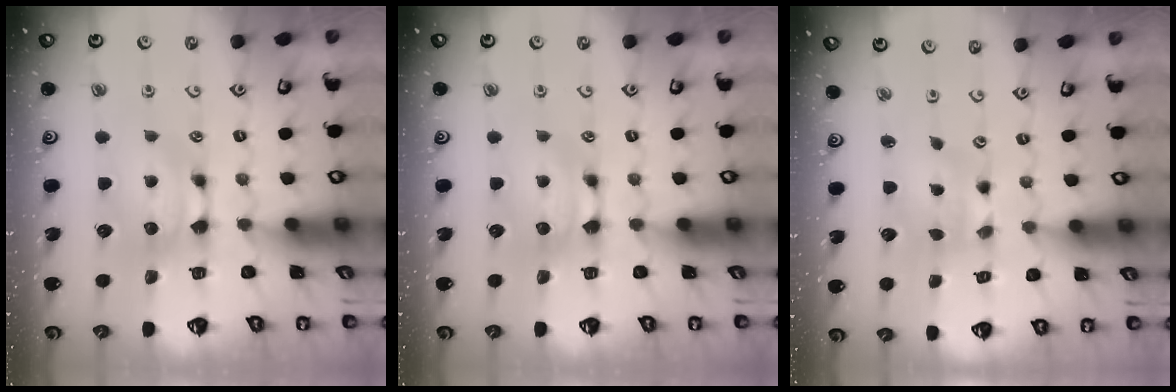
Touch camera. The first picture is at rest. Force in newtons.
{"total": 0.0}
{"total": 1.5, "press": 1.1, "slide": 1.0}